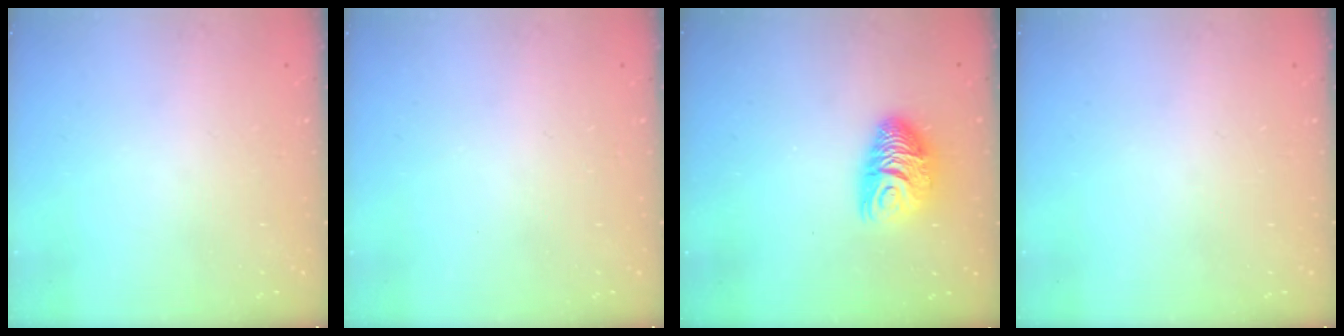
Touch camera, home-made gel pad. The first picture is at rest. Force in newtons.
{"total": 0.0}
{"total": 9.4, "press": 9.4, "slide": 0.7}
{"total": 0.0}